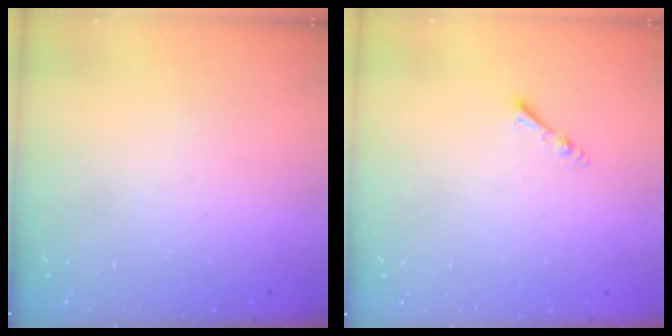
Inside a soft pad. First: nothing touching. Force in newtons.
{"total": 2.2, "press": 2.1, "slide": 0.4}